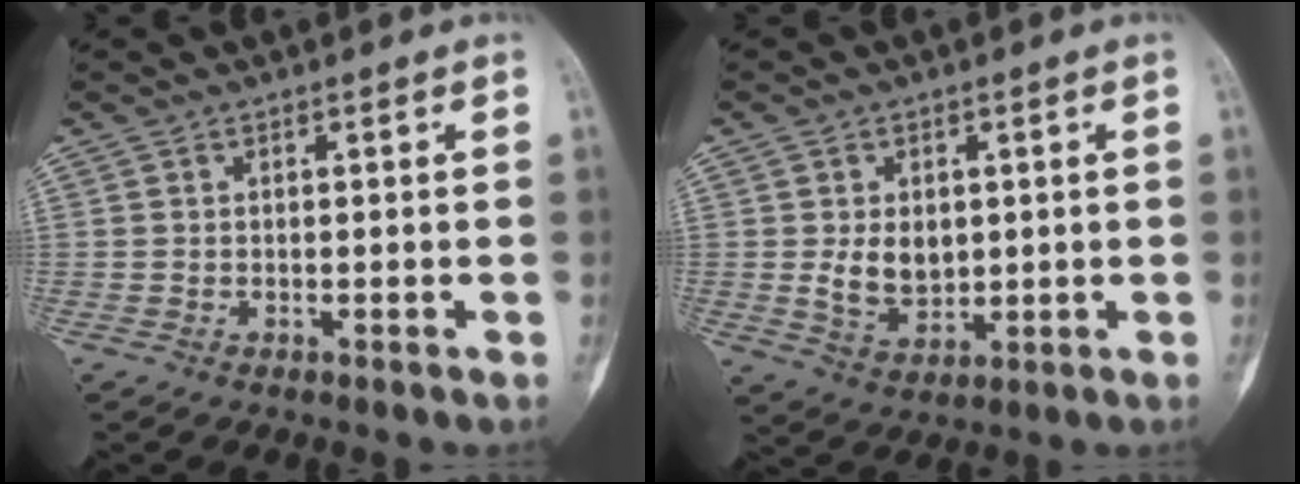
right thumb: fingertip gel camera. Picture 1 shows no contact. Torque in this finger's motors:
{"motor_torque": [1.07, 0.95, 0.30, -0.31, 0.19]}